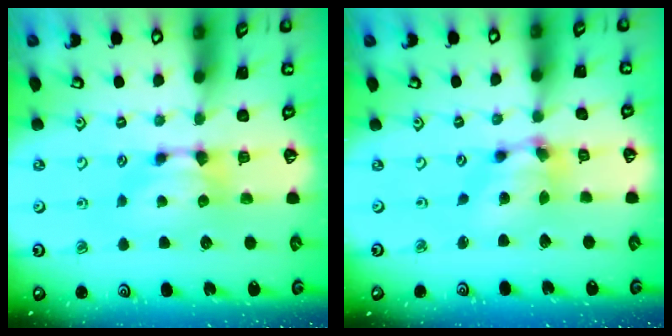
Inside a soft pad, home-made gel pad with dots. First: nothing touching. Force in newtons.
{"total": 6.4, "press": 6.1, "slide": 1.9}